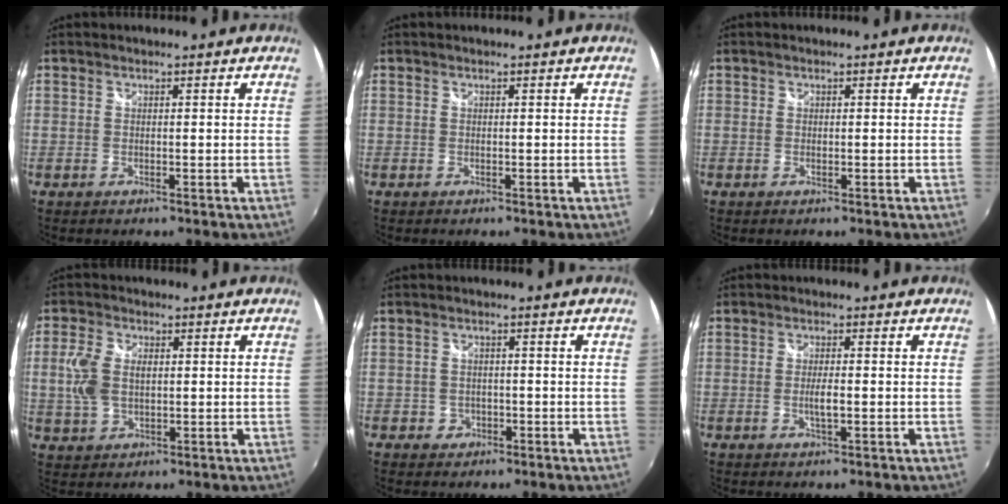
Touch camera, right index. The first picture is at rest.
{"total": 0.0}
{"total": 0.0}
{"total": 6.9, "force": [0.6, 4.5, 5.2], "torque": [-0.114, 0.006, 0.014]}
{"total": 2.8, "force": [-1.1, 2.5, 0.5], "torque": [-0.014, 0.003, -0.017]}
{"total": 2.5, "force": [-0.5, 0.3, 2.4], "torque": [-0.044, -0.004, -0.010]}